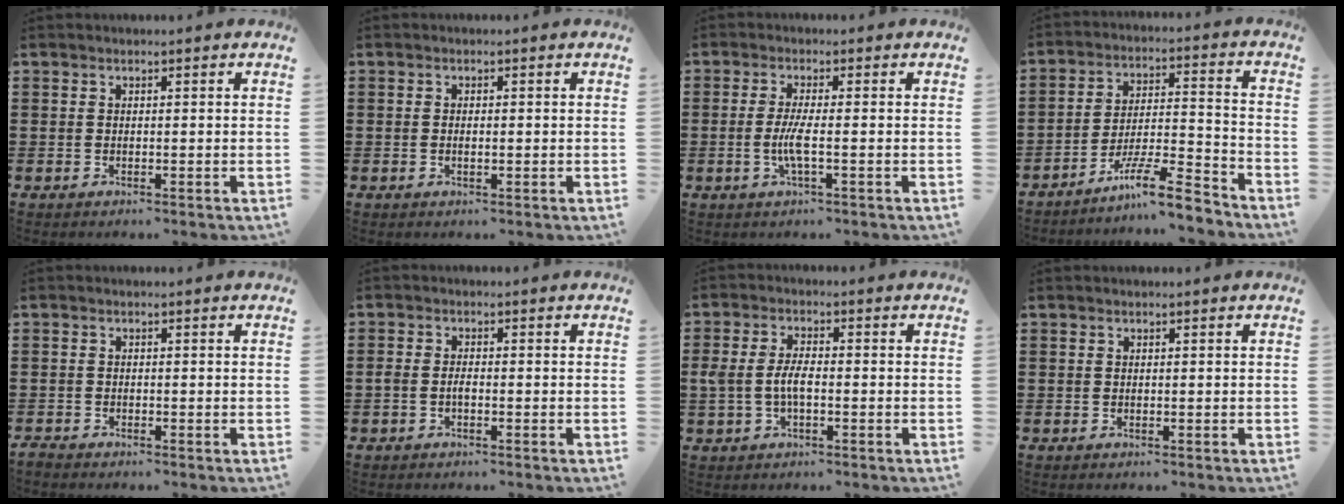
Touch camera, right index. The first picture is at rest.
{"total": 1.1, "force": [-0.2, 0.4, 1.0], "torque": [-0.019, -0.002, -0.002]}
{"total": 4.0, "force": [-0.9, 0.3, 3.9], "torque": [-0.091, -0.012, -0.024]}
{"total": 10.1, "force": [-8.3, 1.0, 5.6], "torque": [-0.092, 0.021, -0.158]}
{"total": 1.0, "force": [-1.0, 0.1, -0.1], "torque": [-0.001, 0.001, -0.021]}
{"total": 1.4, "force": [-0.7, 0.5, 1.1], "torque": [-0.023, 0.002, -0.014]}
{"total": 4.3, "force": [-0.7, 2.0, 3.7], "torque": [-0.089, 0.000, -0.020]}
{"total": 0.0}